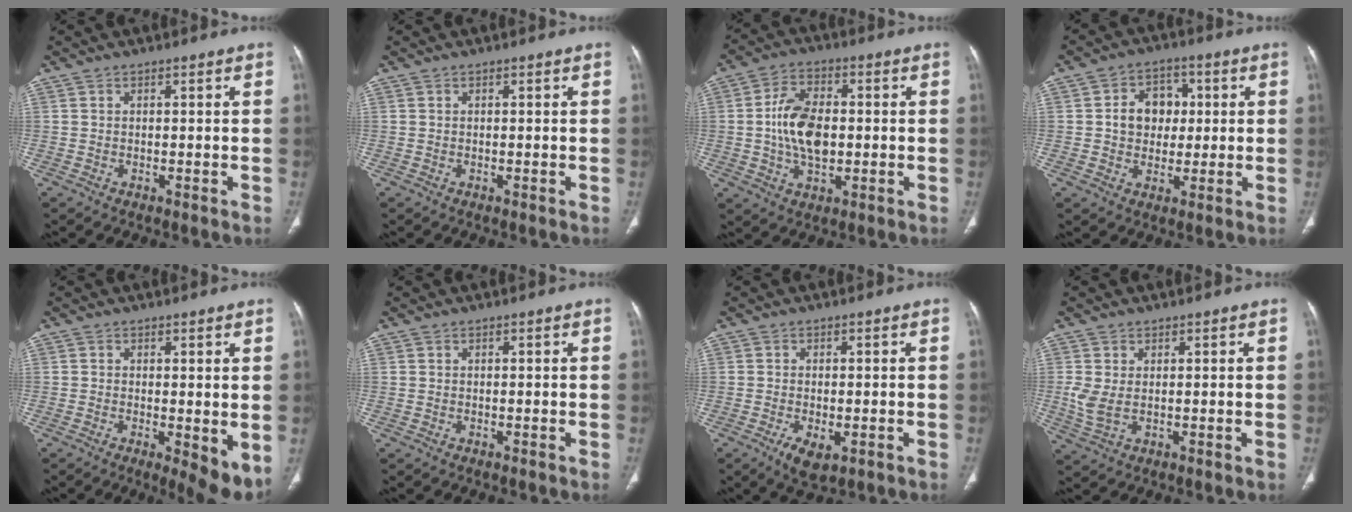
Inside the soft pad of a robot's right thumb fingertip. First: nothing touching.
{"total": 0.0}
{"total": 11.2, "force": [-0.2, 6.8, 8.9], "torque": [-0.151, 0.009, -0.003]}
{"total": 8.5, "force": [0.9, 6.9, 4.8], "torque": [-0.034, 0.010, 0.011]}
{"total": 6.3, "force": [-0.8, 2.3, 5.8], "torque": [-0.081, -0.019, -0.011]}
{"total": 0.0}
{"total": 4.6, "force": [-1.9, 2.2, 3.6], "torque": [-0.061, -0.006, -0.024]}
{"total": 3.7, "force": [0.5, 2.0, 3.0], "torque": [-0.075, -0.005, 0.016]}